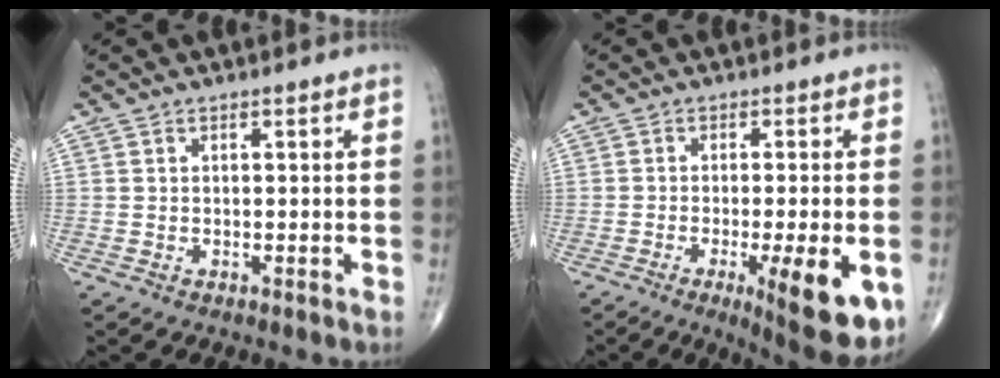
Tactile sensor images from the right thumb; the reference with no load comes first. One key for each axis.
{"total": 13.1, "fx": -4.5, "fy": 2.9, "fz": 11.9, "tx": -0.138, "ty": -0.009, "tz": -0.054}